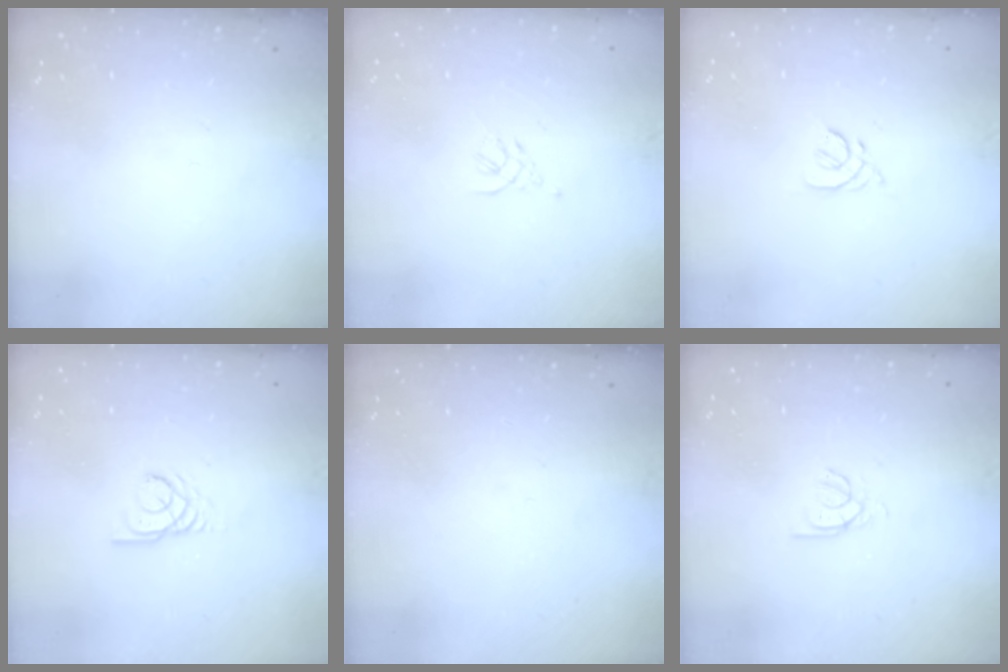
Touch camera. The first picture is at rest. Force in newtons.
{"total": 1.5, "press": 1.4, "slide": 0.6}
{"total": 2.0, "press": 1.9, "slide": 0.6}
{"total": 2.7, "press": 2.7, "slide": 0.2}
{"total": 0.0}
{"total": 2.4, "press": 2.3, "slide": 0.4}